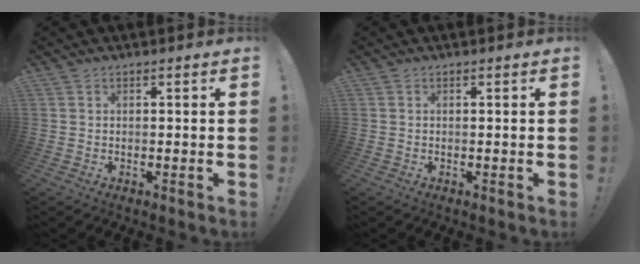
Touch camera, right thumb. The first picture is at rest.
{"total": 0.0}